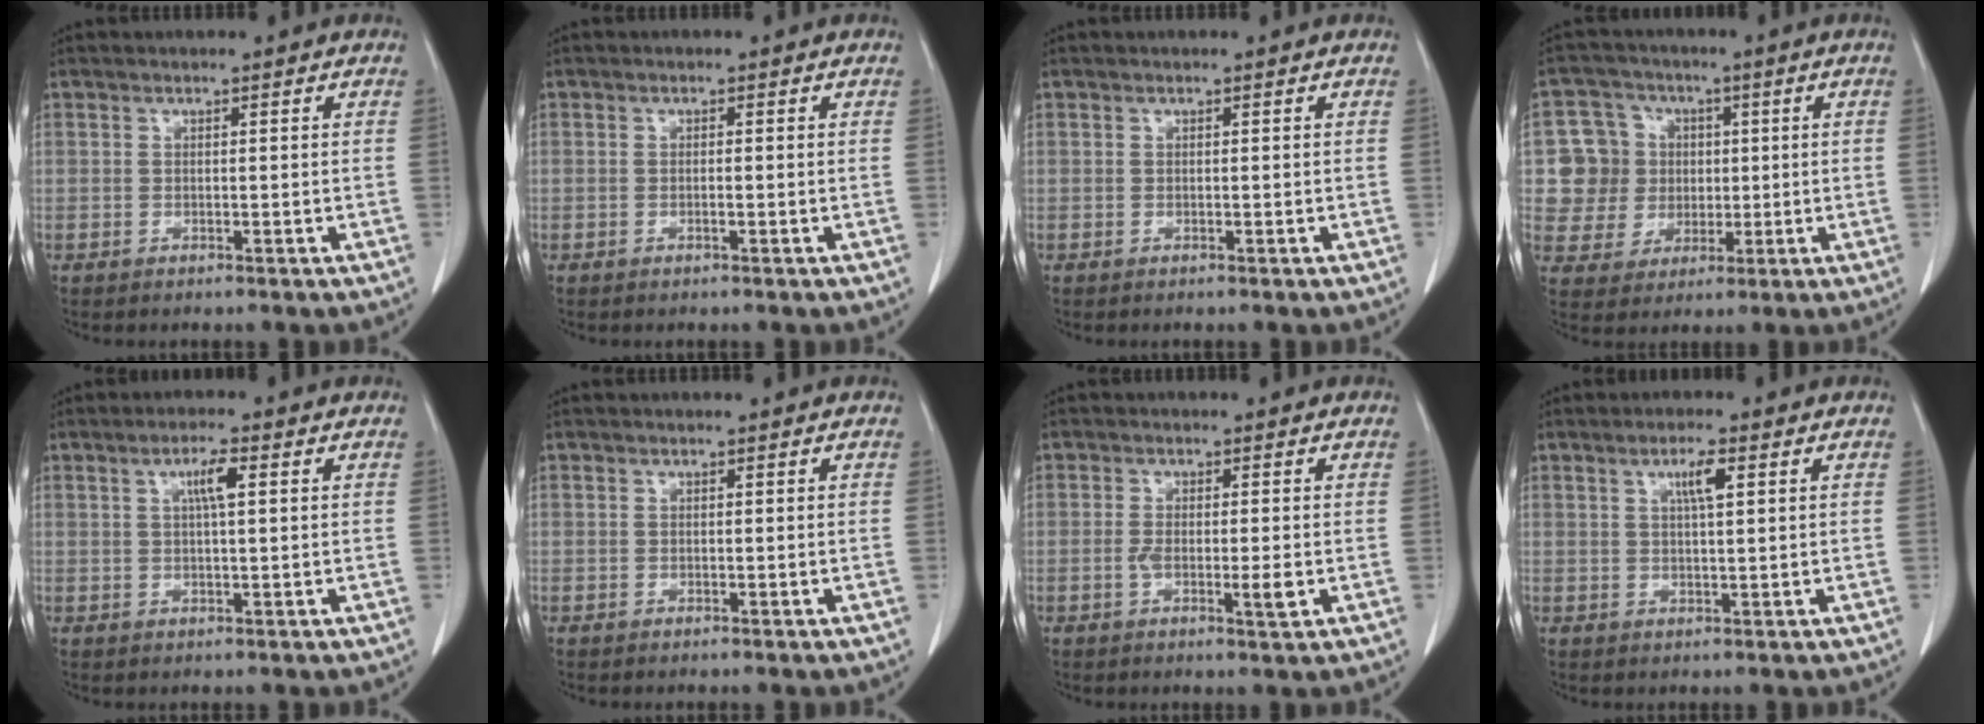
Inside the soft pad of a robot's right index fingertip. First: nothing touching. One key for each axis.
{"total": 0.7, "fx": -0.2, "fy": 0.0, "fz": 0.6, "tx": -0.012, "ty": 0.000, "tz": -0.003}
{"total": 0.0}
{"total": 8.9, "fx": 1.1, "fy": 8.7, "fz": 1.4, "tx": -0.032, "ty": 0.027, "tz": 0.027}
{"total": 3.4, "fx": 1.1, "fy": 0.4, "fz": 3.2, "tx": -0.059, "ty": 0.003, "tz": 0.018}
{"total": 0.0}
{"total": 3.9, "fx": -0.9, "fy": 0.7, "fz": 3.7, "tx": -0.068, "ty": -0.005, "tz": -0.014}
{"total": 3.3, "fx": 1.3, "fy": 0.3, "fz": 3.0, "tx": -0.052, "ty": 0.000, "tz": 0.022}